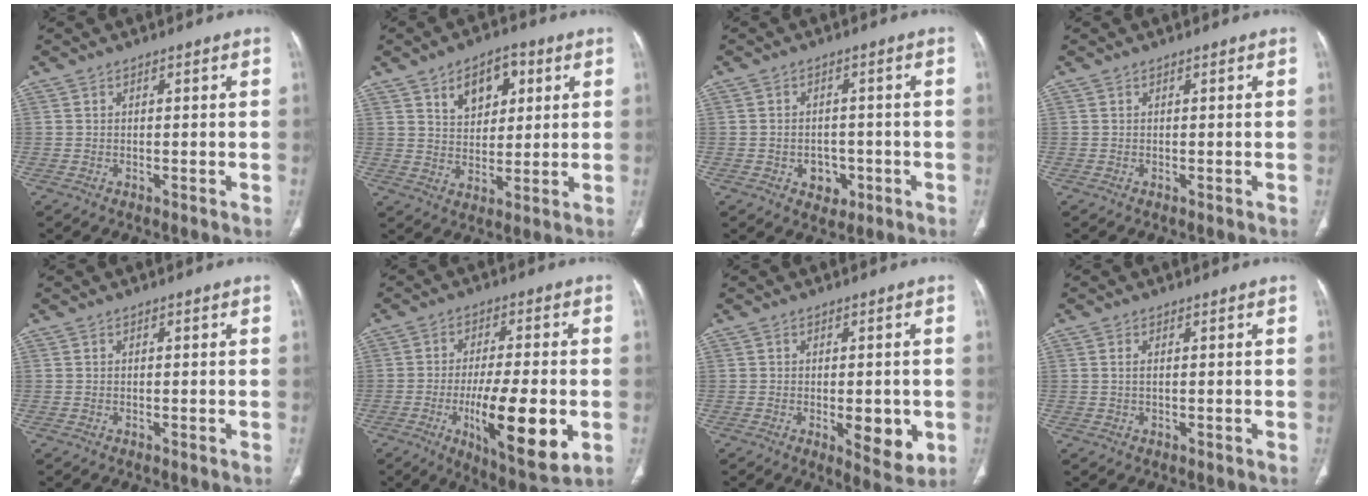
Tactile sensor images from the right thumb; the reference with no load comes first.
{"total": 9.5, "force": [4.3, 6.0, 6.1], "torque": [-0.059, -0.017, 0.070]}
{"total": 4.6, "force": [-1.6, 3.7, 2.2], "torque": [-0.010, 0.012, -0.015]}
{"total": 0.0}
{"total": 0.0}
{"total": 16.8, "force": [-4.4, 4.8, 15.5], "torque": [-0.249, -0.011, -0.062]}
{"total": 7.3, "force": [-1.5, 3.2, 6.4], "torque": [-0.069, -0.012, -0.013]}
{"total": 1.2, "force": [0.2, 0.5, 1.0], "torque": [-0.027, 0.002, 0.007]}